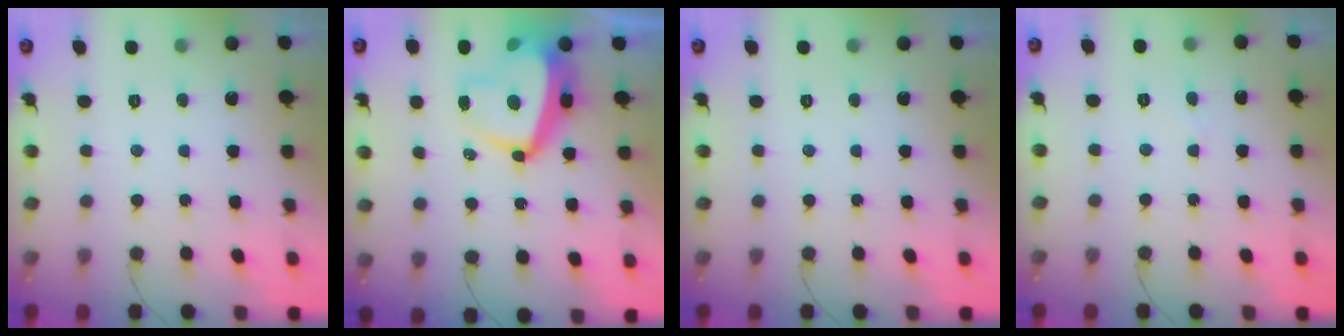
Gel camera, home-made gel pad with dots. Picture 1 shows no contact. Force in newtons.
{"total": 12.5, "press": 12.4, "slide": 1.6}
{"total": 0.0}
{"total": 2.3, "press": 2.3, "slide": 0.3}